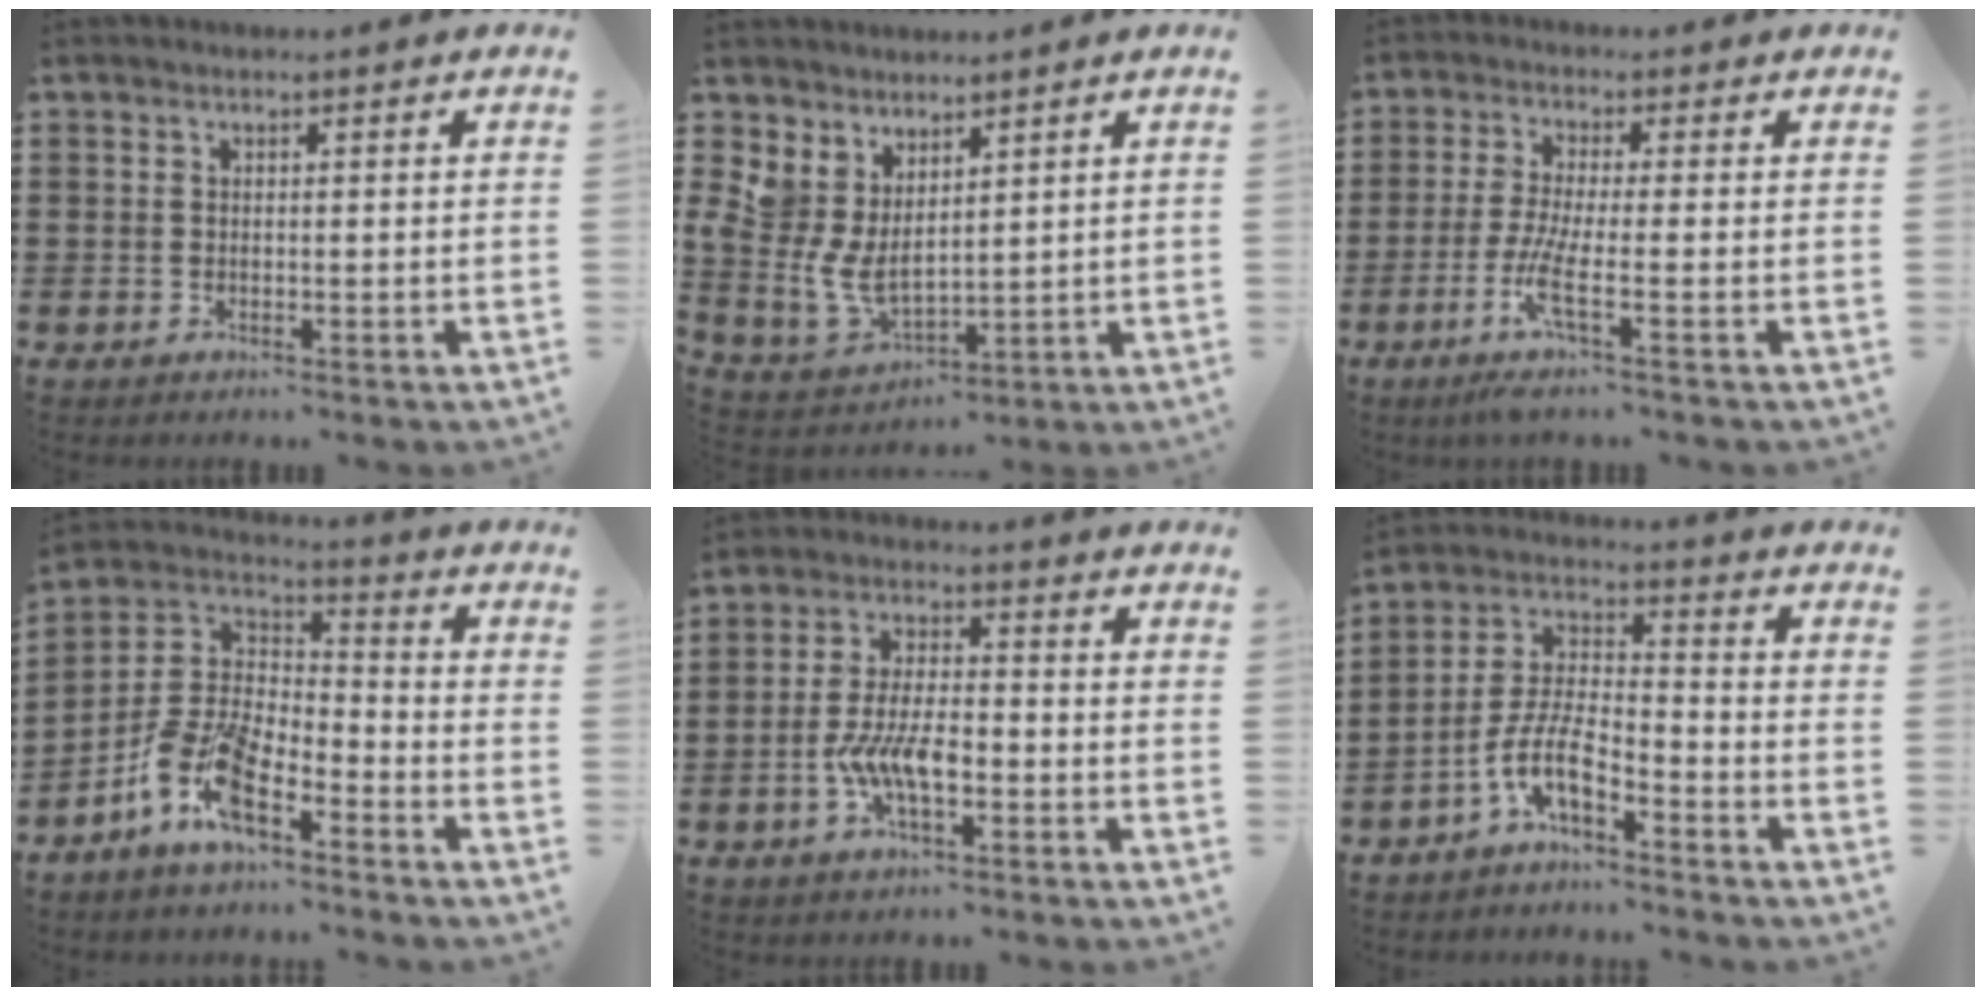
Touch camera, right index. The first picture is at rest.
{"total": 4.9, "force": [2.3, 3.2, 2.9], "torque": [-0.089, -0.024, 0.040]}
{"total": 5.9, "force": [-2.3, 0.2, 5.4], "torque": [-0.121, -0.017, -0.047]}
{"total": 10.8, "force": [-7.3, 3.7, 7.1], "torque": [-0.175, -0.002, -0.148]}
{"total": 7.5, "force": [-2.7, 2.9, 6.3], "torque": [-0.146, -0.006, -0.058]}
{"total": 7.4, "force": [-5.0, 1.9, 5.2], "torque": [-0.129, -0.011, -0.101]}